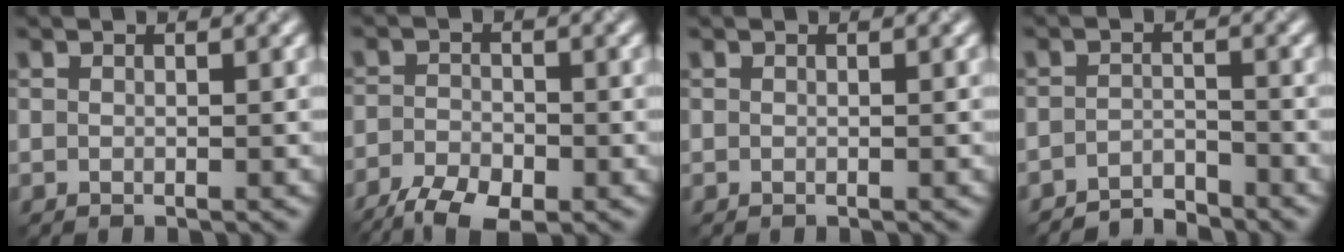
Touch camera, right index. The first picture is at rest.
{"total": 6.3, "force": [-4.6, 2.4, 3.6], "torque": [-0.070, -0.025, -0.086]}
{"total": 0.0}
{"total": 2.9, "force": [-2.8, 0.4, 0.5], "torque": [-0.007, 0.002, -0.056]}